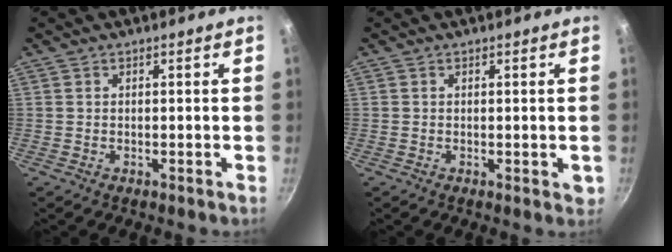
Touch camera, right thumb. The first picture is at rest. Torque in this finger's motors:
{"motor_torque": [2.66, 2.36, 0.28, -0.08, -0.02]}